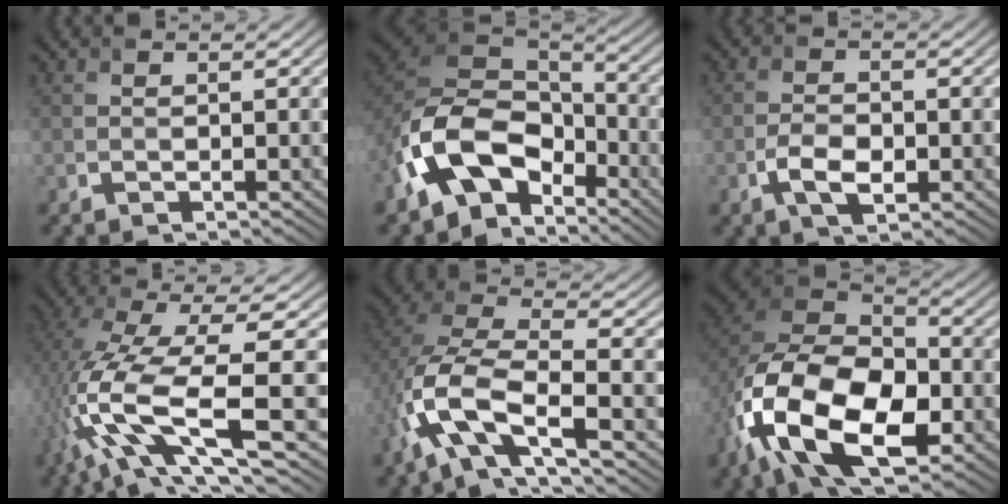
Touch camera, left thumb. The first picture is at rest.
{"total": 14.5, "force": [-6.9, 9.1, 9.0], "torque": [-0.211, -0.022, -0.141]}
{"total": 4.0, "force": [-1.5, 2.2, 3.0], "torque": [-0.063, -0.002, -0.033]}
{"total": 13.5, "force": [-2.5, 3.4, 12.9], "torque": [-0.267, 0.003, -0.039]}
{"total": 12.5, "force": [-4.8, 5.2, 10.3], "torque": [-0.236, -0.009, -0.098]}
{"total": 18.6, "force": [-7.7, 11.0, 12.9], "torque": [-0.290, -0.045, -0.137]}